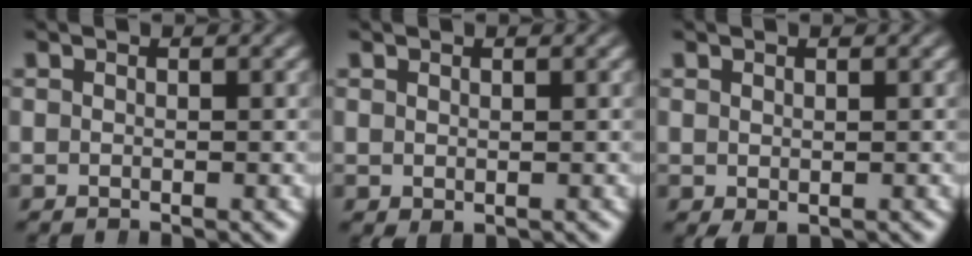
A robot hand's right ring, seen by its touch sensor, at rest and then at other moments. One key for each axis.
{"total": 0.6, "fx": 0.3, "fy": -0.3, "fz": 0.4, "tx": 0.003, "ty": -0.005, "tz": 0.016}
{"total": 0.7, "fx": 0.1, "fy": -0.1, "fz": 0.7, "tx": 0.001, "ty": -0.007, "tz": 0.015}